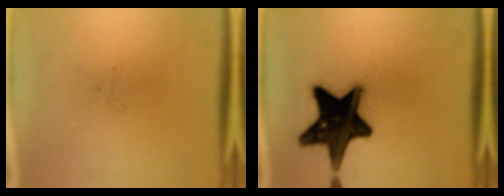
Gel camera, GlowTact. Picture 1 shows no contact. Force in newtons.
{"total": 19.0}